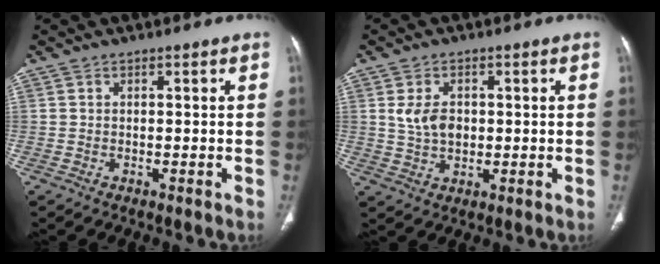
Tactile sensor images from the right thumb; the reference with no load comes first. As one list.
[{"total": 5.6, "force": [0.9, 3.8, 4.0], "torque": [-0.066, -0.002, 0.021]}]